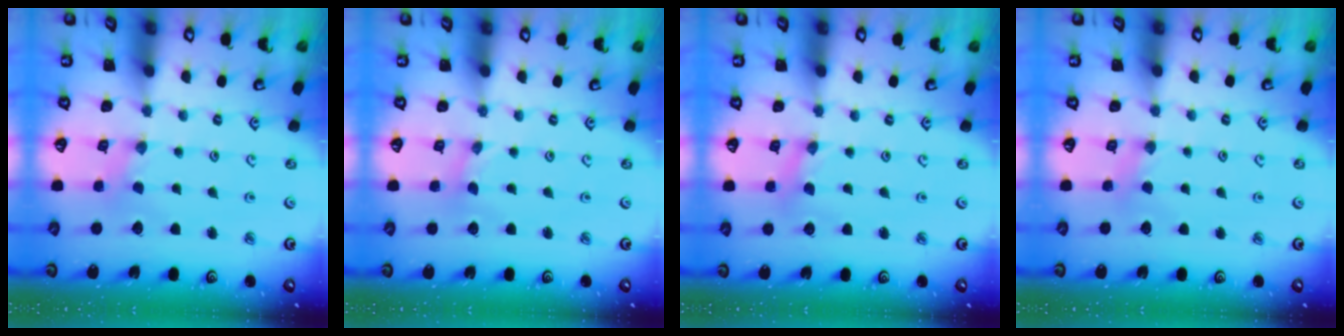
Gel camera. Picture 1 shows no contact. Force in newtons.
{"total": 0.0}
{"total": 1.6, "press": 1.6, "slide": 0.3}
{"total": 2.7, "press": 2.7, "slide": 0.4}